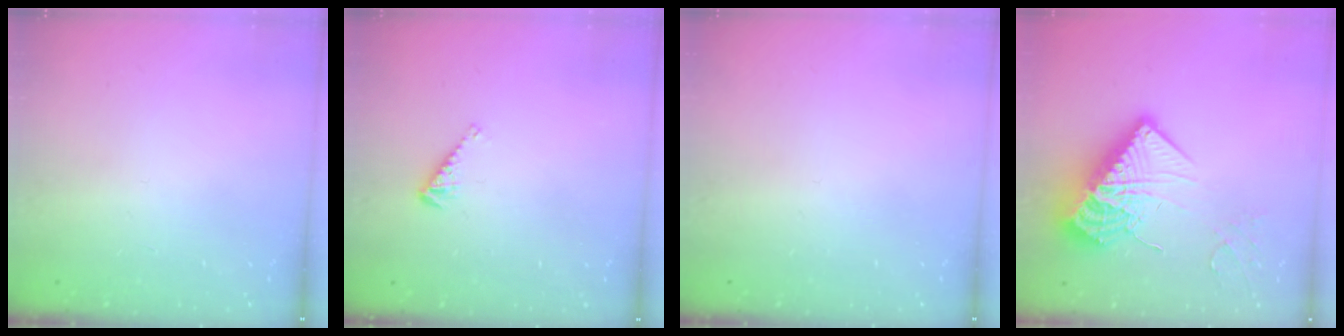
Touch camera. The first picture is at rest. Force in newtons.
{"total": 3.2, "press": 3.2, "slide": 0.5}
{"total": 0.0}
{"total": 19.0, "press": 18.9, "slide": 1.8}